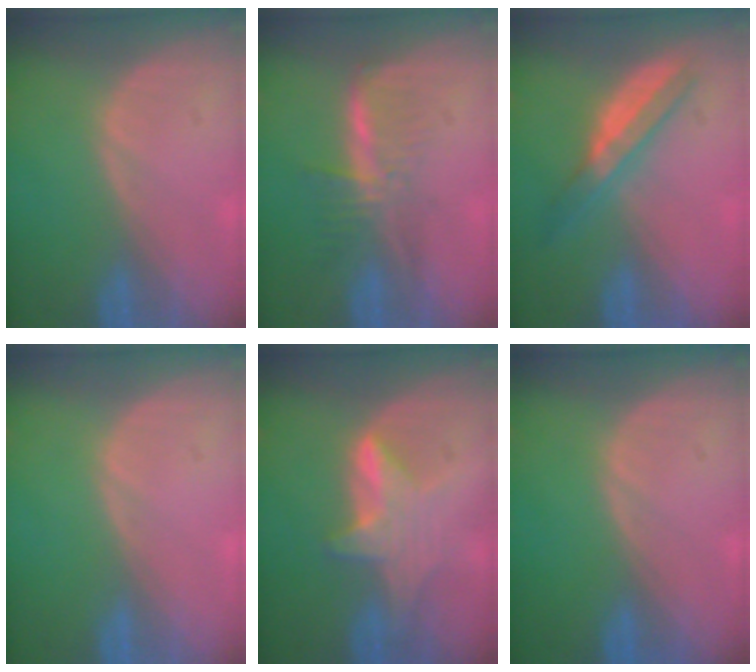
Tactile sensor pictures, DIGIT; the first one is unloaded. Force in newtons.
{"total": 5.8, "press": 5.2, "slide": 2.7}
{"total": 4.9, "press": 4.8, "slide": 0.7}
{"total": 0.0}
{"total": 5.6, "press": 5.6, "slide": 0.4}
{"total": 0.0}